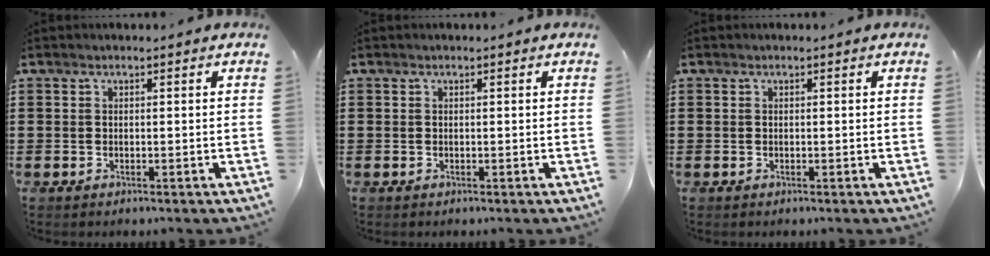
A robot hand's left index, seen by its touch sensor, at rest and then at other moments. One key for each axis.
{"total": 0.0}
{"total": 0.0}